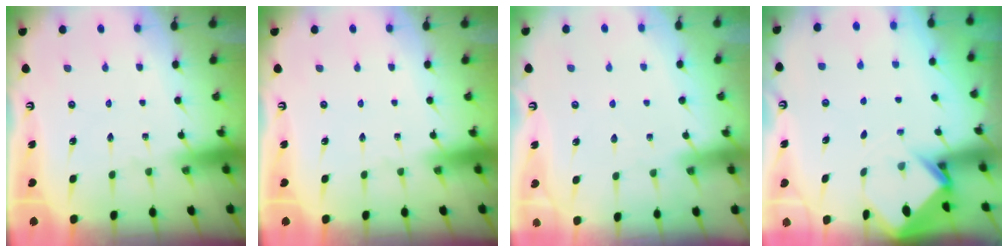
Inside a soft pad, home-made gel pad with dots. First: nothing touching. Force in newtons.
{"total": 0.0}
{"total": 5.0, "press": 4.9, "slide": 0.7}
{"total": 2.9, "press": 2.9, "slide": 0.2}